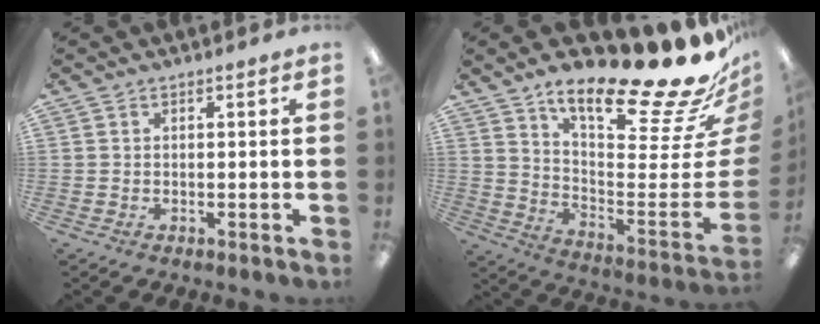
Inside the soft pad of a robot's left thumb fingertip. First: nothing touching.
{"total": 23.5, "force": [17.1, 4.6, 15.5], "torque": [-0.205, -0.142, 0.266]}